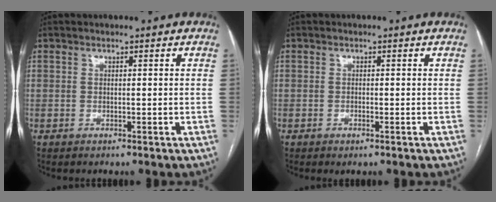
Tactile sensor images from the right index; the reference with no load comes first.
{"total": 0.7, "force": [-0.4, 0.1, 0.6], "torque": [-0.008, -0.001, -0.005]}